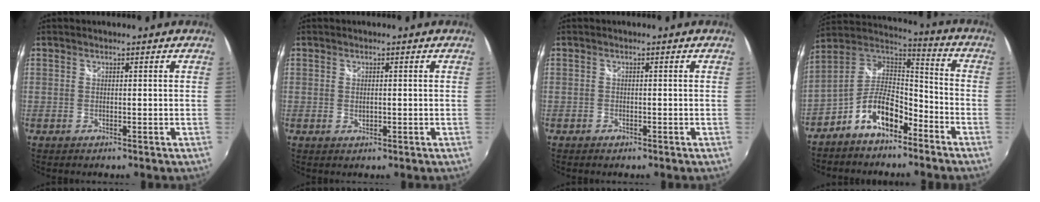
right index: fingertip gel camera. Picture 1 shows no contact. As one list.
[{"total": 1.1, "force": [0.0, 0.8, 0.7], "torque": [-0.013, -0.001, 0.000]}, {"total": 1.0, "force": [-0.7, 0.6, 0.3], "torque": [-0.005, -0.002, -0.010]}, {"total": 12.3, "force": [-6.8, 6.0, 8.4], "torque": [-0.177, 0.017, -0.120]}]